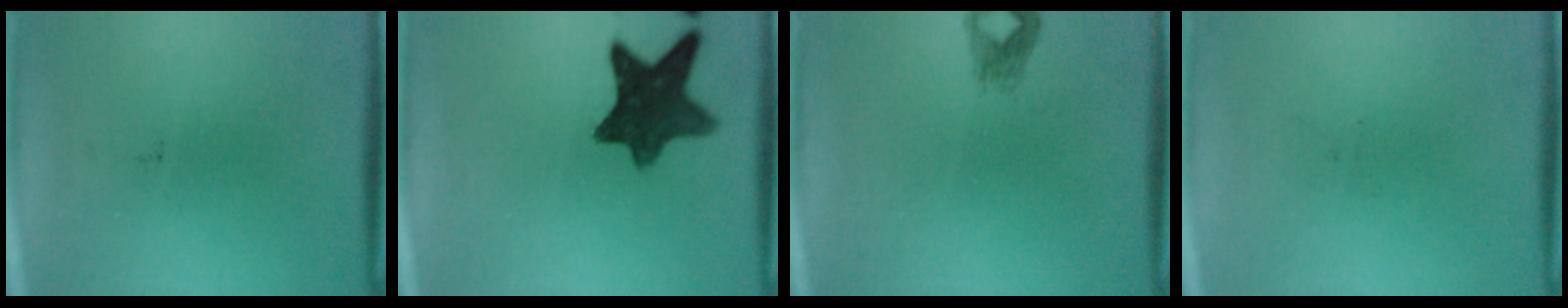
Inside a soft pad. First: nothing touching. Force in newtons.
{"total": 11.0}
{"total": 1.5}
{"total": 0.0}